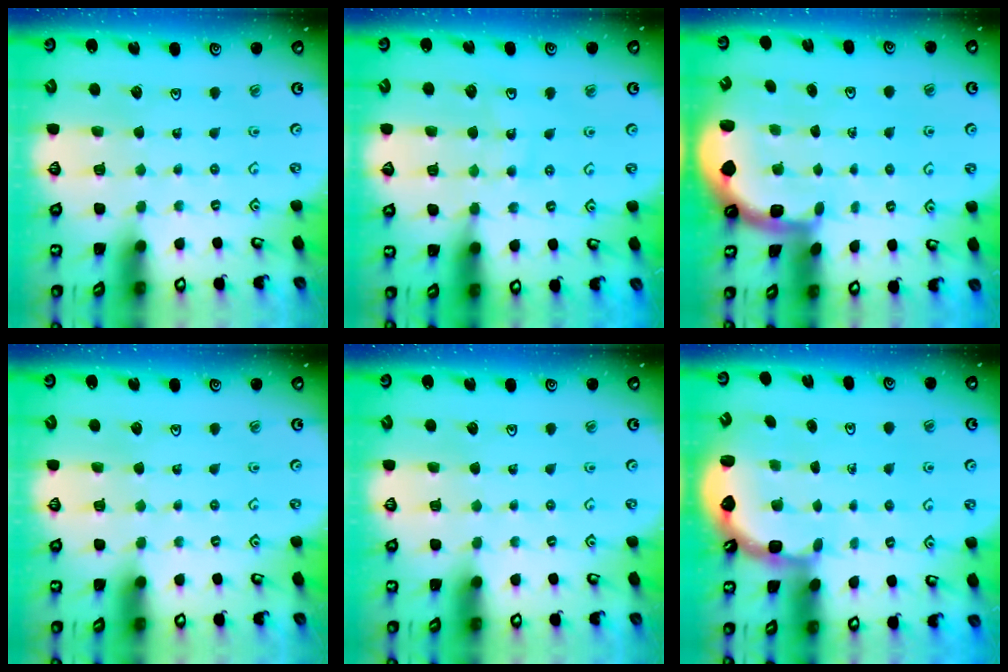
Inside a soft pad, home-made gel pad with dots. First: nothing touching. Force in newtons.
{"total": 10.2, "press": 9.7, "slide": 3.3}
{"total": 1.5, "press": 1.5, "slide": 0.2}
{"total": 0.0}
{"total": 0.0}
{"total": 2.4, "press": 2.0, "slide": 1.3}